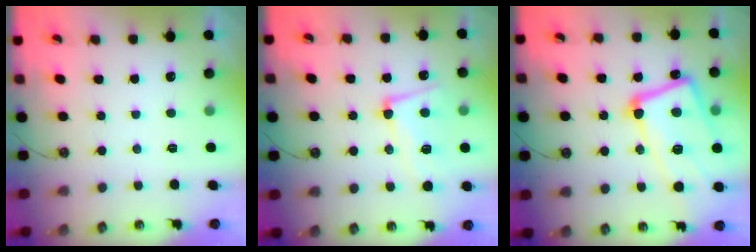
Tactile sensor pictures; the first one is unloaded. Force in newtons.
{"total": 9.5, "press": 9.3, "slide": 1.9}
{"total": 17.5, "press": 17.3, "slide": 2.5}